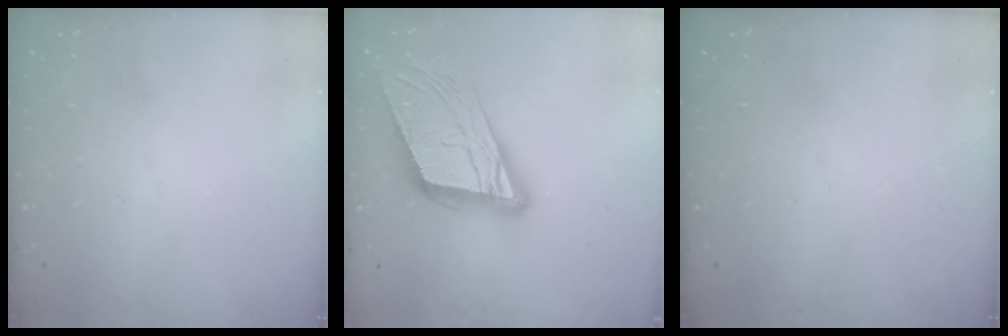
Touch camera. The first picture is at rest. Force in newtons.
{"total": 18.2, "press": 18.0, "slide": 2.7}
{"total": 0.0}